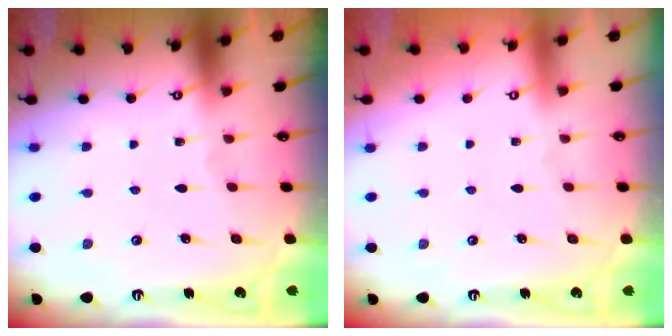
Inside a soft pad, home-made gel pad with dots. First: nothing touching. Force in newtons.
{"total": 3.9, "press": 3.9, "slide": 0.1}